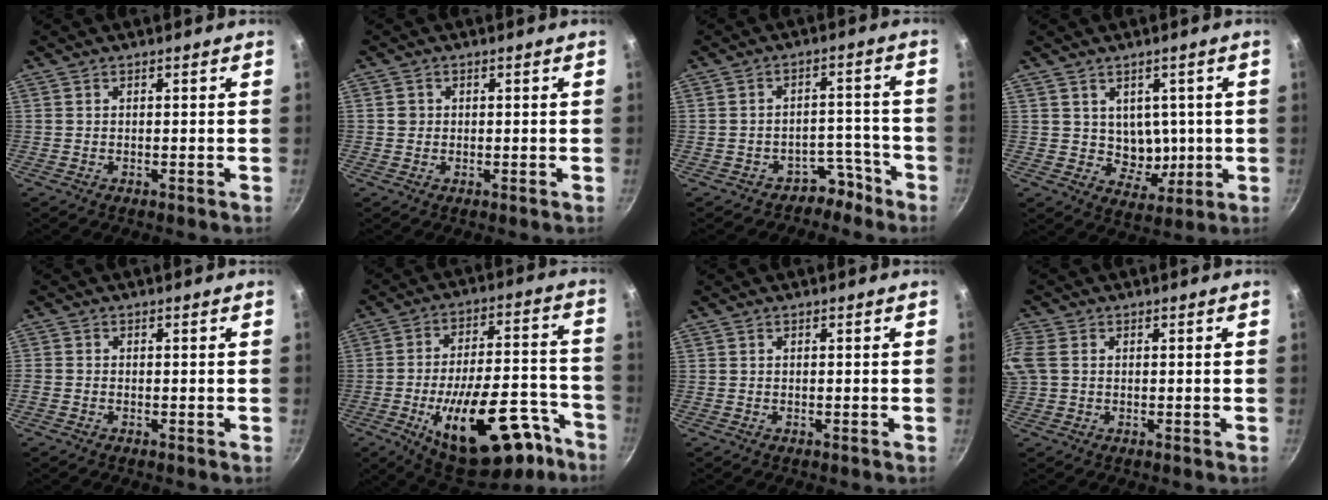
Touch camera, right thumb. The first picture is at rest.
{"total": 1.5, "force": [0.1, 1.5, 0.3], "torque": [-0.001, 0.006, 0.000]}
{"total": 5.3, "force": [-3.9, 3.4, 0.9], "torque": [0.040, 0.059, -0.047]}
{"total": 6.6, "force": [1.1, 5.8, 3.1], "torque": [-0.018, -0.015, 0.027]}
{"total": 0.9, "force": [-0.6, 0.6, 0.4], "torque": [-0.013, 0.002, -0.014]}
{"total": 26.3, "force": [-13.0, 11.9, 19.5], "torque": [-0.241, 0.067, -0.176]}
{"total": 0.0}
{"total": 4.3, "force": [0.6, 3.2, 2.8], "torque": [-0.065, 0.006, 0.009]}